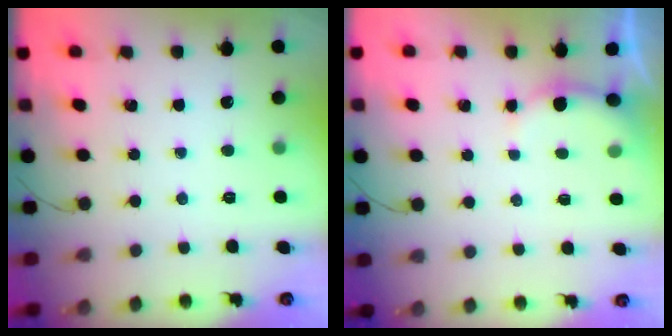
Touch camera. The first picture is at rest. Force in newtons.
{"total": 2.7, "press": 2.5, "slide": 0.8}